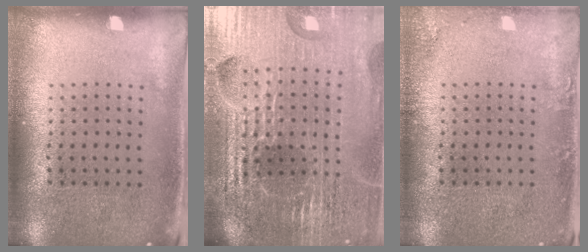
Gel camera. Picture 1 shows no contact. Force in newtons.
{"total": 6.3, "press": 5.6, "slide": 2.8}
{"total": 1.3, "press": 1.3, "slide": 0.0}